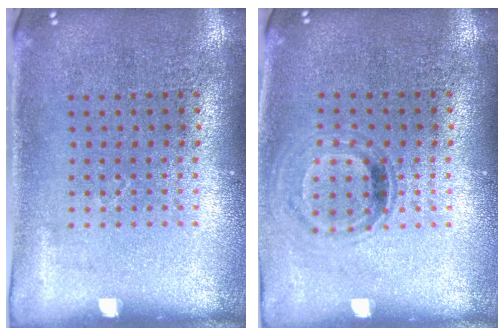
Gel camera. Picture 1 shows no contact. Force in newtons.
{"total": 0.9, "press": 0.8, "slide": 0.4}